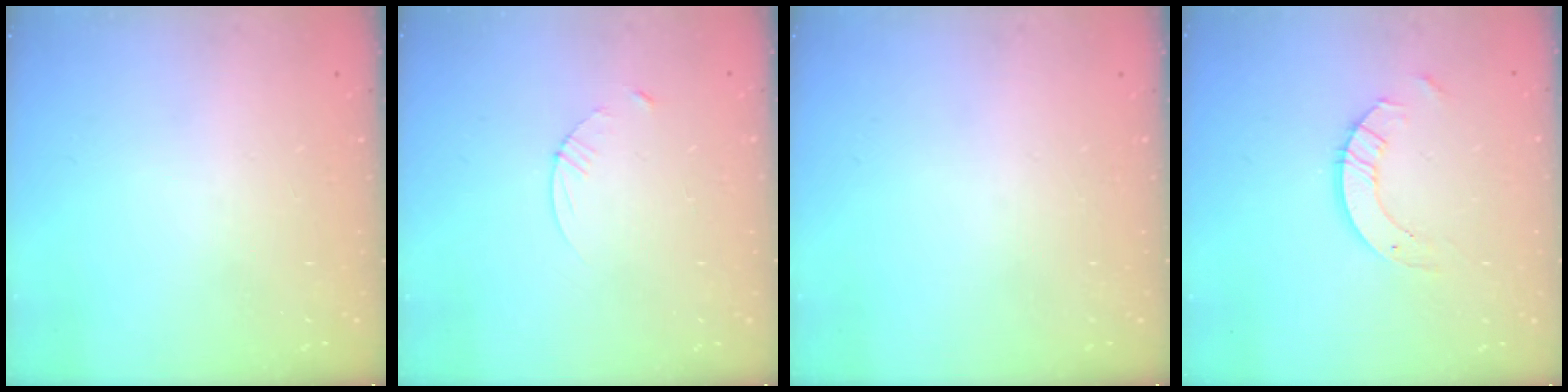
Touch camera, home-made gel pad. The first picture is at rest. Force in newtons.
{"total": 3.4, "press": 3.3, "slide": 0.3}
{"total": 0.0}
{"total": 6.1, "press": 6.1, "slide": 0.6}